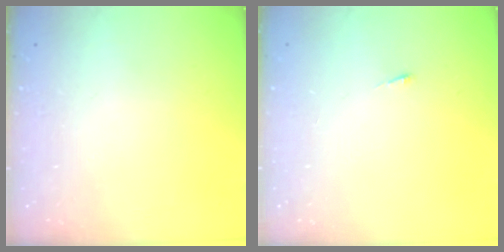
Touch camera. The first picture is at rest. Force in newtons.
{"total": 2.6, "press": 2.5, "slide": 0.3}